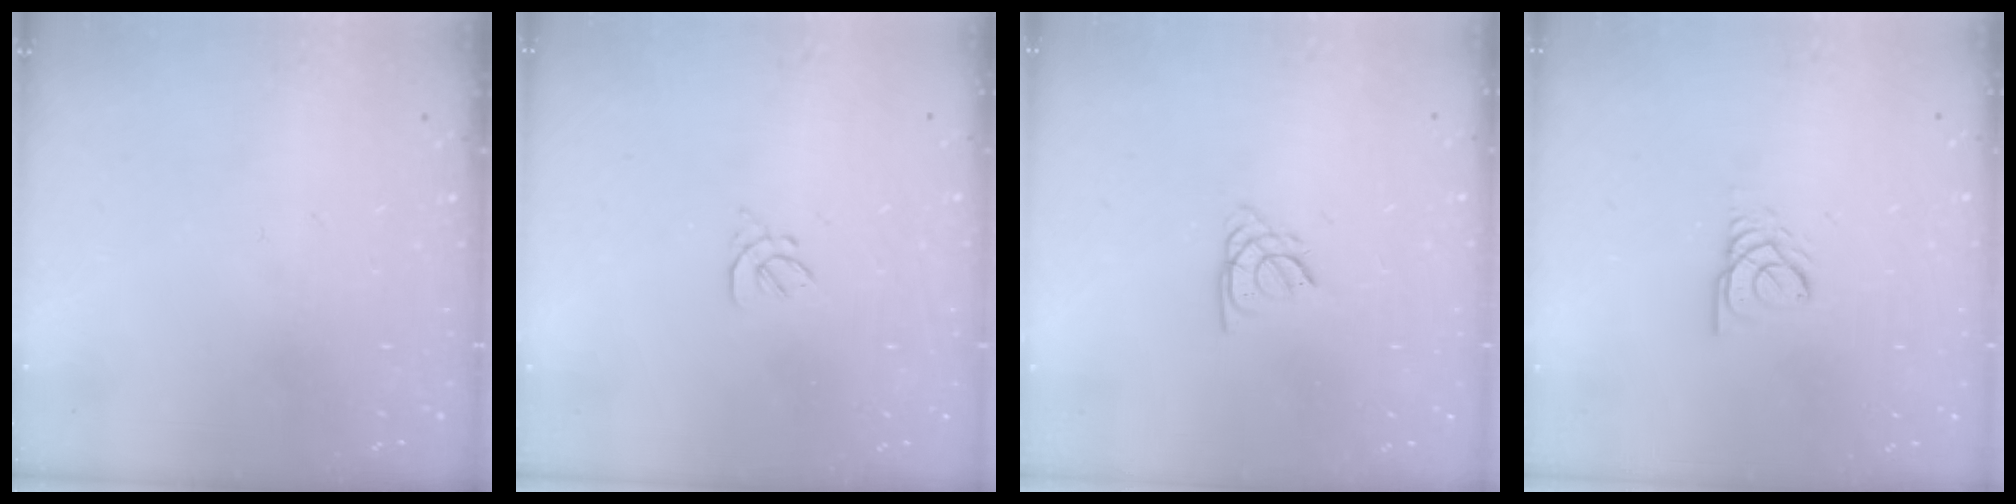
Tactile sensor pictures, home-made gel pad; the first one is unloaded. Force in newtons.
{"total": 2.1, "press": 2.0, "slide": 0.7}
{"total": 1.4, "press": 1.4, "slide": 0.3}
{"total": 2.4, "press": 2.4, "slide": 0.1}